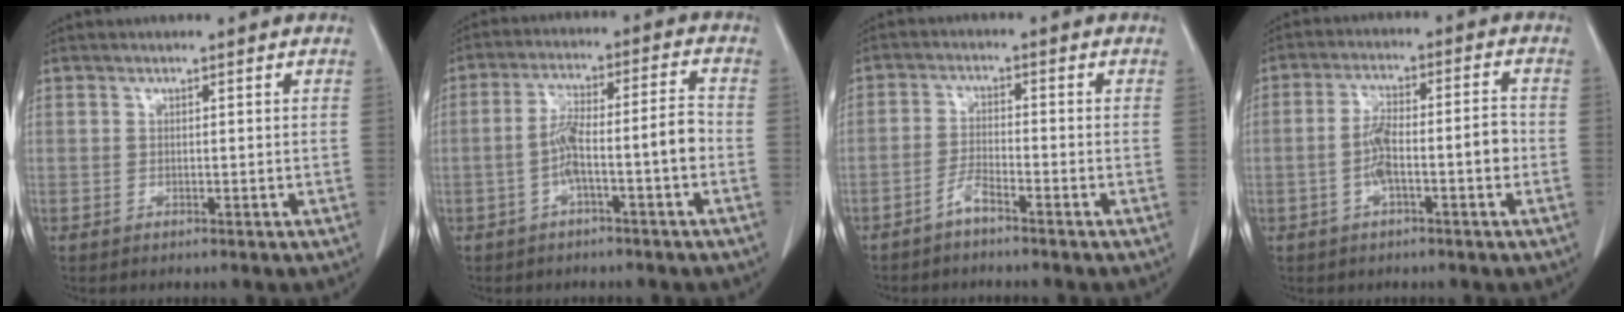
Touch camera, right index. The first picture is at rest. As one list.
[{"total": 7.9, "force": [-2.5, 0.5, 7.5], "torque": [-0.135, 0.032, -0.041]}, {"total": 2.6, "force": [-2.2, 0.2, 1.4], "torque": [-0.031, 0.002, -0.046]}, {"total": 7.4, "force": [-1.9, 1.6, 6.9], "torque": [-0.129, 0.024, -0.033]}]